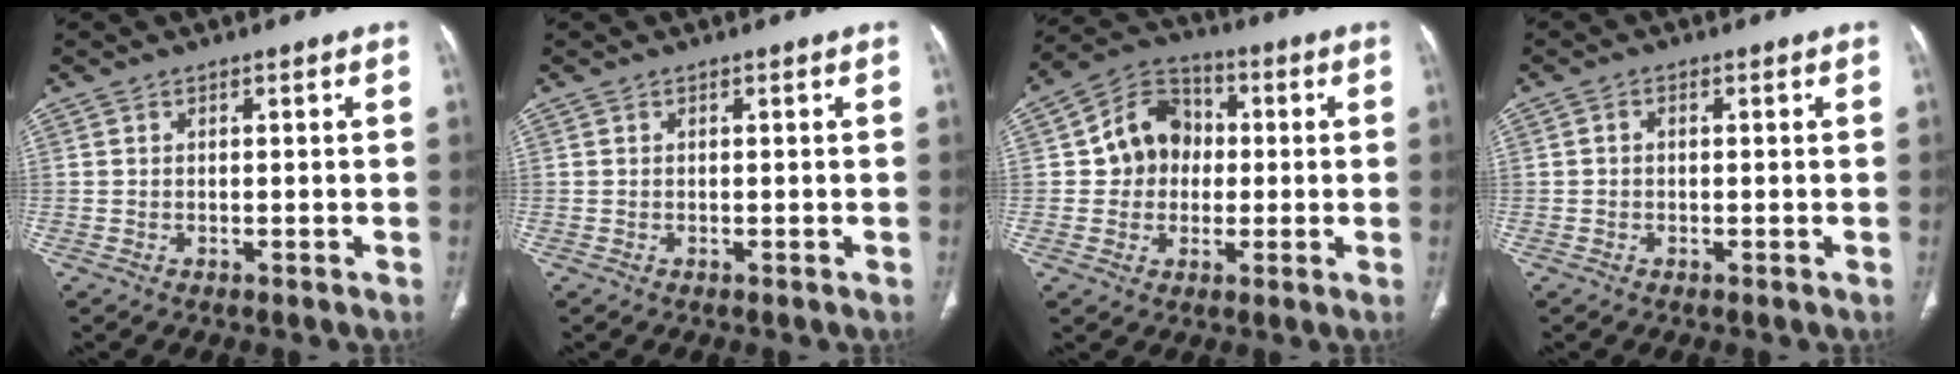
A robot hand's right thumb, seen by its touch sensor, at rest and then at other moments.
{"total": 0.0}
{"total": 10.7, "force": [0.5, 9.3, 5.3], "torque": [-0.050, 0.023, -0.001]}
{"total": 0.8, "force": [-0.1, 0.6, 0.5], "torque": [-0.007, 0.002, -0.004]}